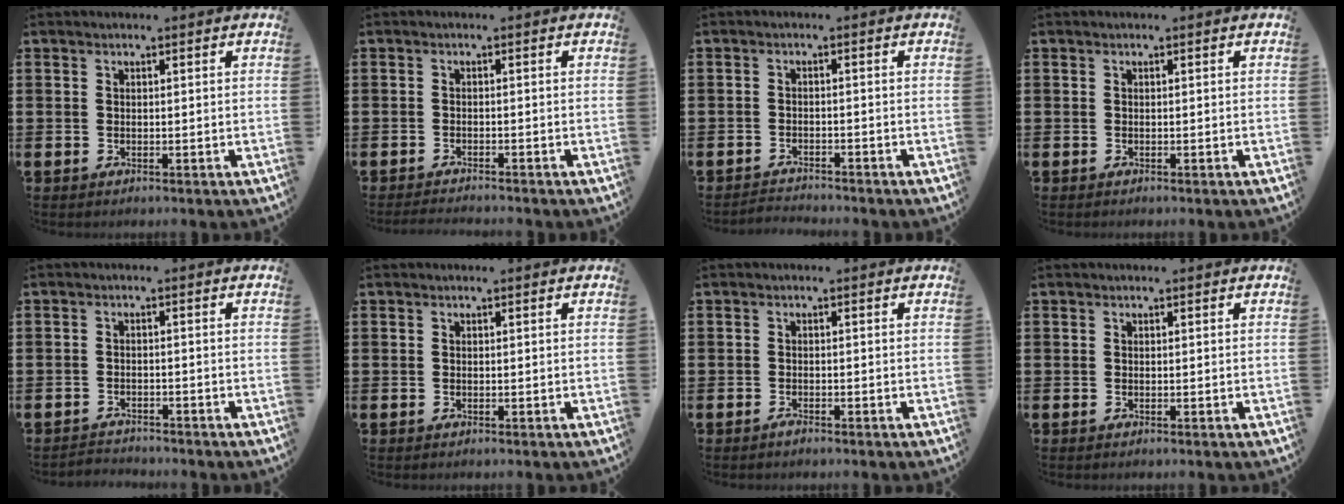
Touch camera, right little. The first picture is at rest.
{"total": 1.2, "force": [-1.2, -0.1, 0.1], "torque": [-0.003, 0.001, -0.024]}
{"total": 1.6, "force": [-1.6, 0.0, -0.3], "torque": [-0.005, 0.003, -0.030]}
{"total": 0.5, "force": [0.4, 0.0, 0.3], "torque": [0.001, -0.002, 0.007]}
{"total": 1.6, "force": [-1.6, 0.0, -0.4], "torque": [-0.004, 0.004, -0.030]}
{"total": 0.0}
{"total": 0.8, "force": [-0.6, 0.3, 0.5], "torque": [-0.009, -0.002, -0.012]}
{"total": 0.0}